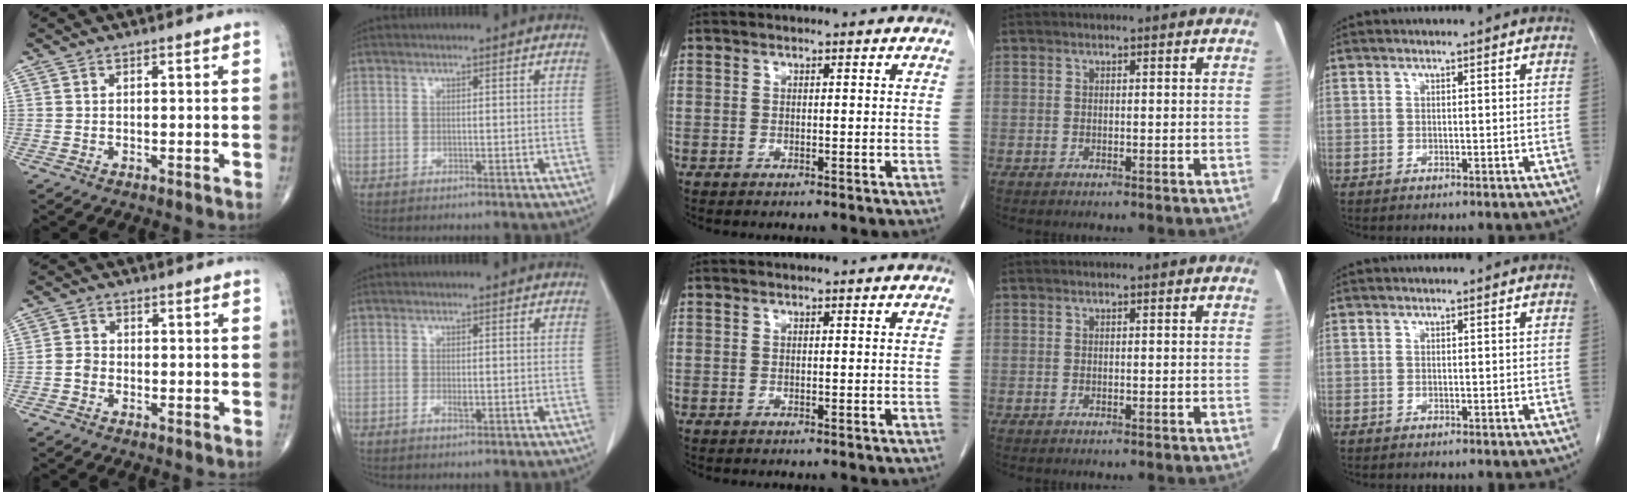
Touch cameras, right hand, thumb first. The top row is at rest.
{"thumb": {"total": 2.1, "force": [-0.9, 1.6, 1.0], "torque": [-0.013, 0.009, -0.022]}, "index": {"total": 1.1, "force": [-0.3, 0.3, 1.0], "torque": [-0.021, -0.003, -0.004]}}